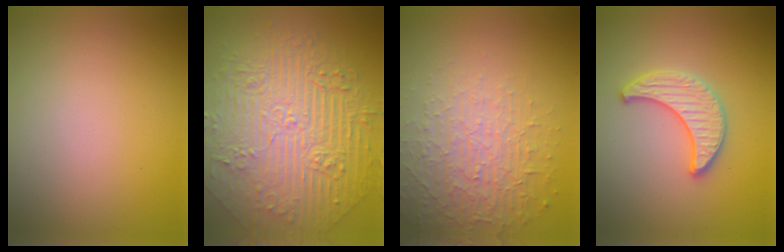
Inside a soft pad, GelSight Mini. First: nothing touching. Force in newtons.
{"total": 11.1, "press": 7.5, "slide": 8.2}
{"total": 4.9, "press": 3.2, "slide": 3.7}
{"total": 3.1, "press": 3.1, "slide": 0.1}